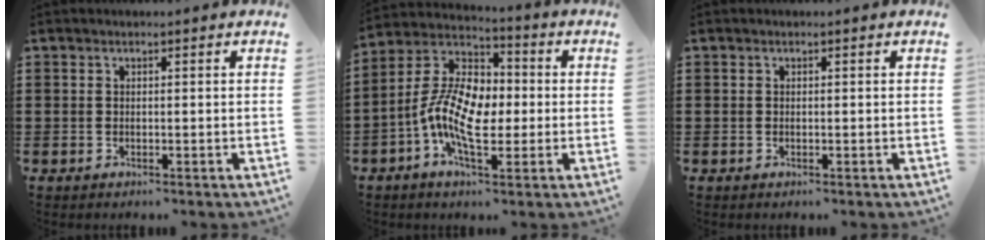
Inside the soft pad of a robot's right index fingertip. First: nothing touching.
{"total": 12.0, "force": [-2.2, 6.3, 9.9], "torque": [-0.231, -0.001, -0.047]}
{"total": 0.0}